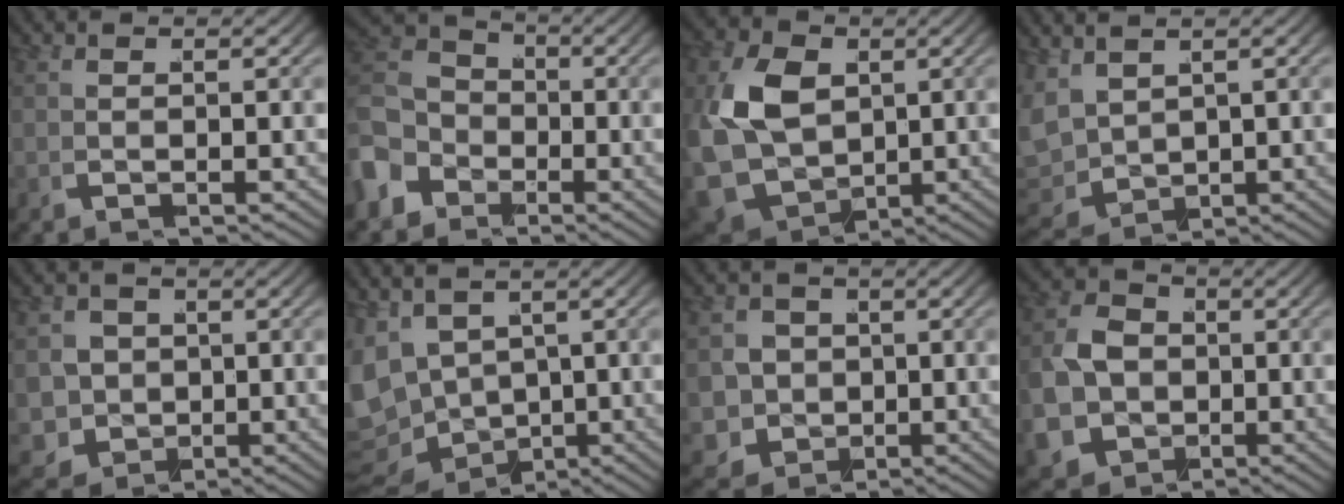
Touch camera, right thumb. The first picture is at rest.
{"total": 6.8, "force": [-0.7, 5.8, 3.5], "torque": [-0.078, -0.016, -0.016]}
{"total": 11.9, "force": [-0.3, 9.6, 7.1], "torque": [-0.217, -0.061, 0.013]}
{"total": 5.3, "force": [0.4, 4.2, 3.2], "torque": [-0.090, -0.030, 0.025]}
{"total": 8.9, "force": [-1.4, 7.9, 3.9], "torque": [-0.102, -0.057, -0.009]}
{"total": 10.0, "force": [-0.7, 8.4, 5.4], "torque": [-0.132, -0.032, -0.004]}
{"total": 9.9, "force": [-1.7, 8.8, 4.2], "torque": [-0.106, -0.056, -0.015]}
{"total": 12.4, "force": [-2.3, 10.8, 5.6], "torque": [-0.151, -0.052, -0.030]}